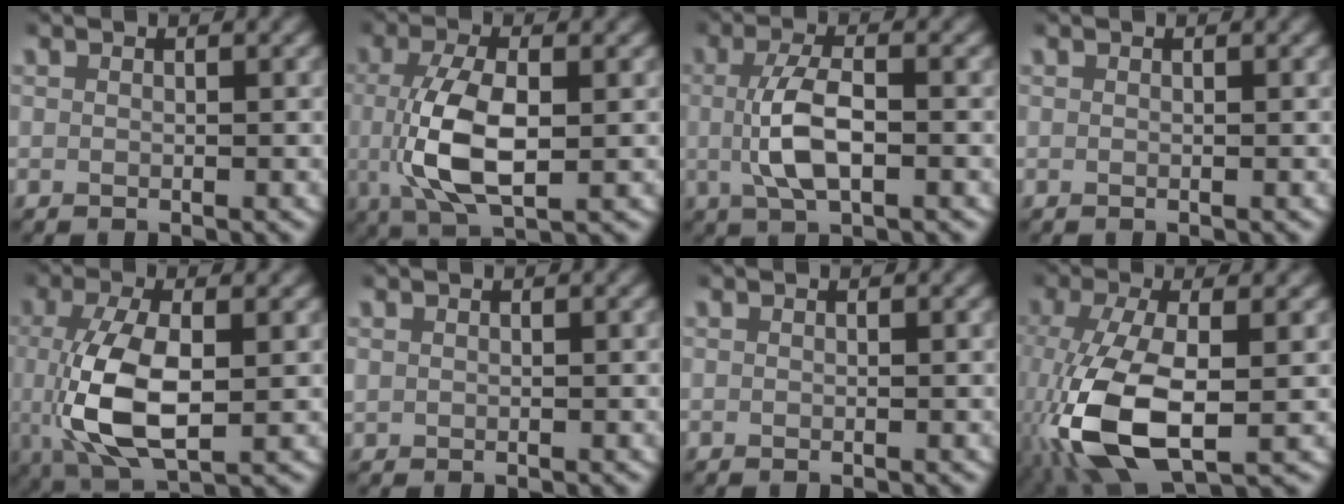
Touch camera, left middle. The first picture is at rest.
{"total": 6.4, "force": [-0.2, 2.6, 5.8], "torque": [-0.133, -0.007, 0.003]}
{"total": 4.2, "force": [-0.3, 1.3, 4.0], "torque": [-0.082, 0.002, -0.004]}
{"total": 0.0}
{"total": 7.6, "force": [-0.3, 3.4, 6.8], "torque": [-0.155, -0.011, 0.004]}
{"total": 0.8, "force": [0.1, 0.8, 0.2], "torque": [-0.013, -0.001, 0.004]}
{"total": 0.0}
{"total": 9.6, "force": [-2.5, 4.8, 7.9], "torque": [-0.197, -0.039, -0.013]}